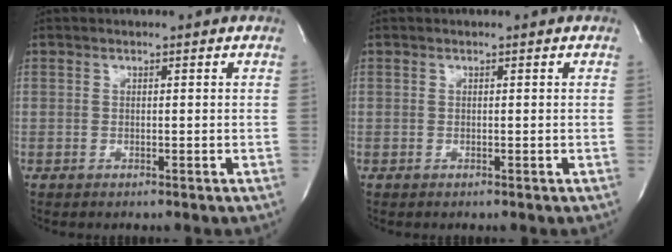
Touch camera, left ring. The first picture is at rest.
{"total": 0.0}